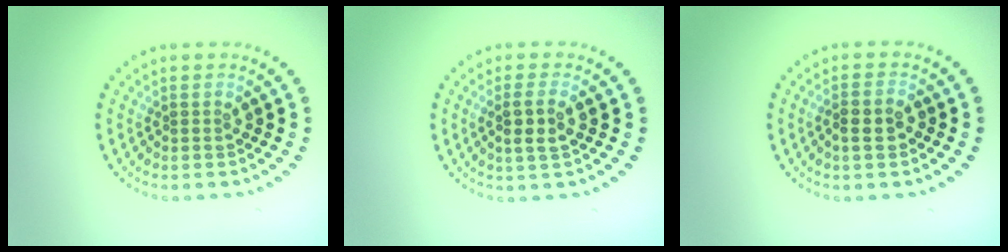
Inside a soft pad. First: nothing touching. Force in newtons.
{"total": 2.2, "press": 2.0, "slide": 1.0}
{"total": 2.2, "press": 2.1, "slide": 0.6}